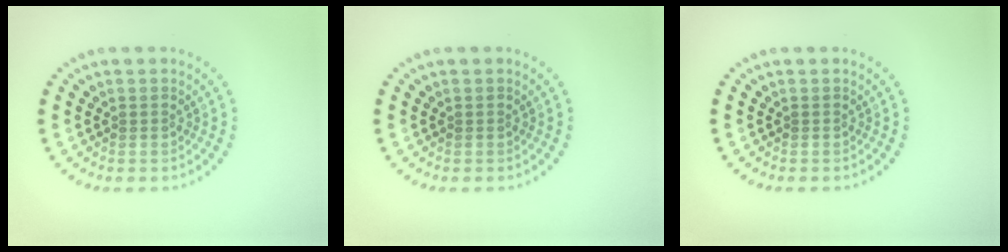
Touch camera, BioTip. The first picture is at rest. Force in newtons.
{"total": 0.0}
{"total": 0.0}